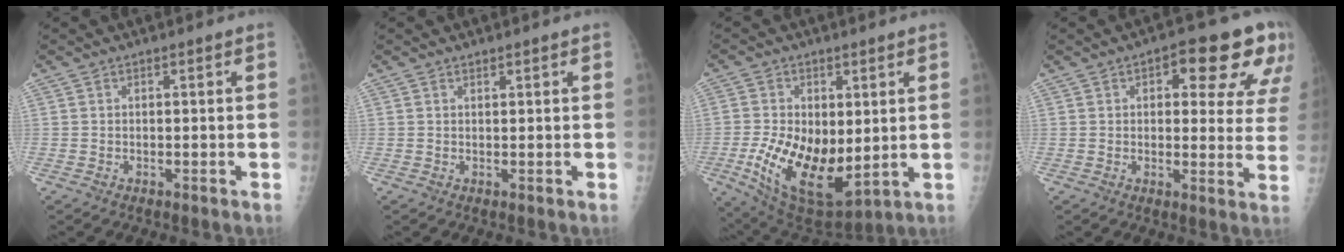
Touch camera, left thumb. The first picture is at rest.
{"total": 0.5, "force": [0.5, 0.2, 0.1], "torque": [-0.004, -0.004, 0.009]}
{"total": 16.7, "force": [-0.8, 9.3, 13.9], "torque": [-0.235, -0.027, 0.010]}
{"total": 14.7, "force": [7.2, 6.3, 11.1], "torque": [-0.086, -0.016, 0.084]}